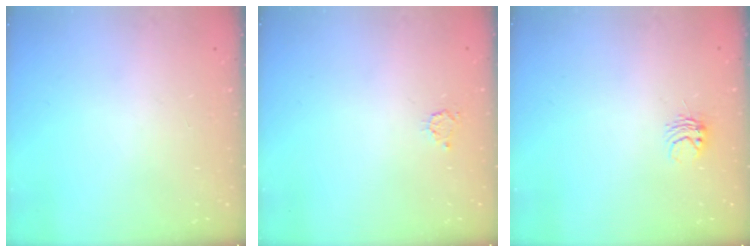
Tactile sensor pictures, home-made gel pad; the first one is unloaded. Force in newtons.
{"total": 3.0, "press": 3.0, "slide": 0.4}
{"total": 3.9, "press": 3.9, "slide": 0.4}